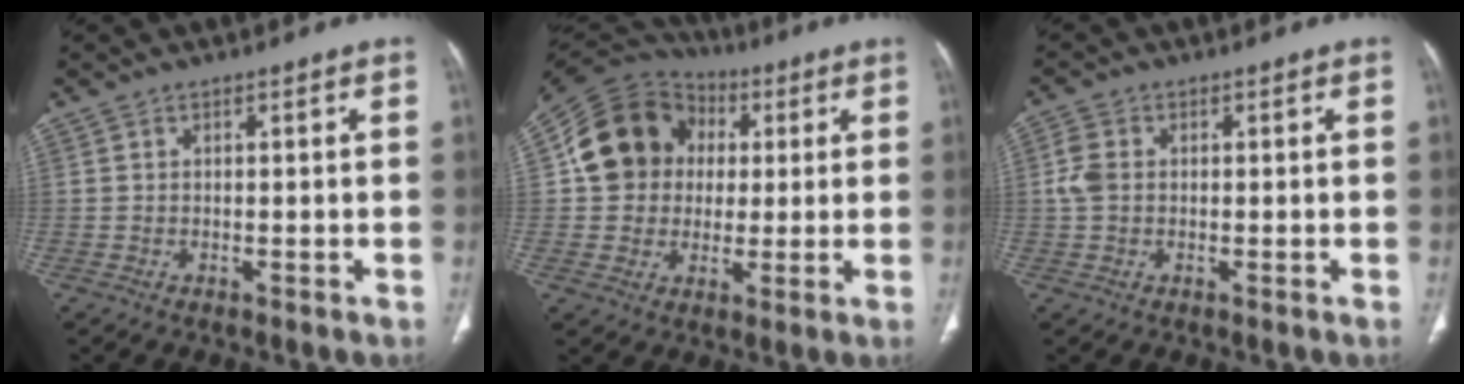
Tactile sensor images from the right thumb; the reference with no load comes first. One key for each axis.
{"total": 15.4, "fx": 2.4, "fy": 13.4, "fz": 7.1, "tx": -0.104, "ty": 0.020, "tz": 0.037}
{"total": 3.5, "fx": 0.1, "fy": 2.6, "fz": 2.4, "tx": -0.061, "ty": 0.007, "tz": -0.002}